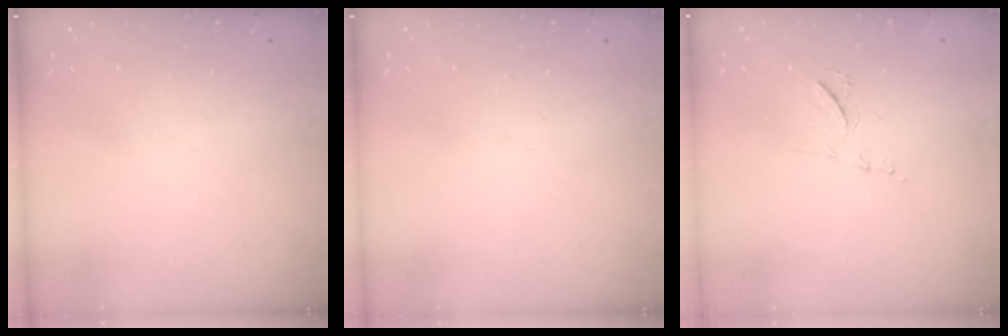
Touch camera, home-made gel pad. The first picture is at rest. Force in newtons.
{"total": 0.0}
{"total": 7.6, "press": 7.6, "slide": 0.6}